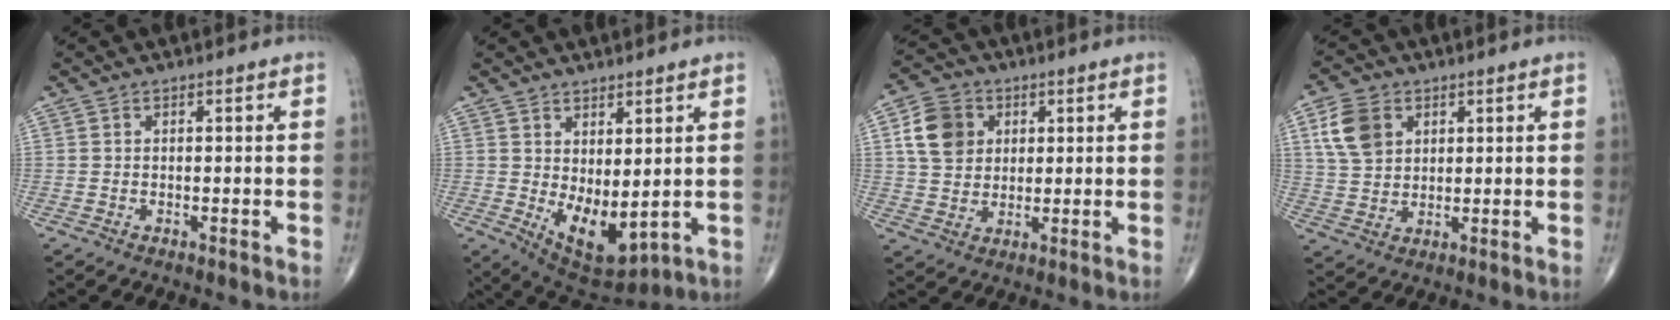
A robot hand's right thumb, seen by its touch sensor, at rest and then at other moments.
{"total": 9.3, "force": [0.3, 4.5, 8.2], "torque": [-0.117, -0.024, 0.029]}
{"total": 9.3, "force": [2.7, 7.5, 4.6], "torque": [-0.065, -0.001, 0.048]}
{"total": 8.6, "force": [3.3, 6.3, 4.8], "torque": [-0.080, -0.007, 0.066]}